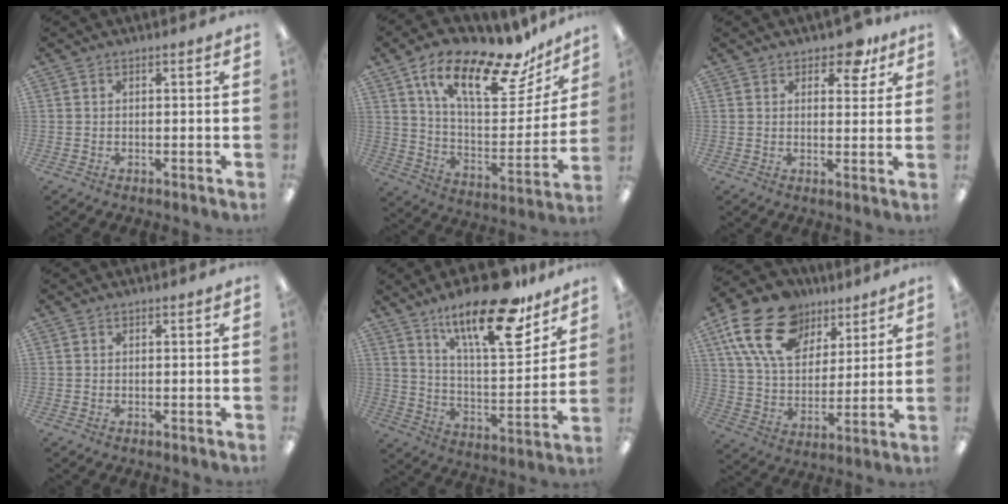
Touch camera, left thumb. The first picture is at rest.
{"total": 21.5, "force": [14.4, 8.0, 13.8], "torque": [-0.219, -0.085, 0.239]}
{"total": 6.4, "force": [4.5, 3.3, 3.2], "torque": [-0.025, -0.021, 0.075]}
{"total": 0.0}
{"total": 22.6, "force": [15.6, 6.9, 14.9], "torque": [-0.232, -0.098, 0.256]}
{"total": 19.4, "force": [11.1, 12.1, 10.2], "torque": [-0.200, -0.037, 0.205]}